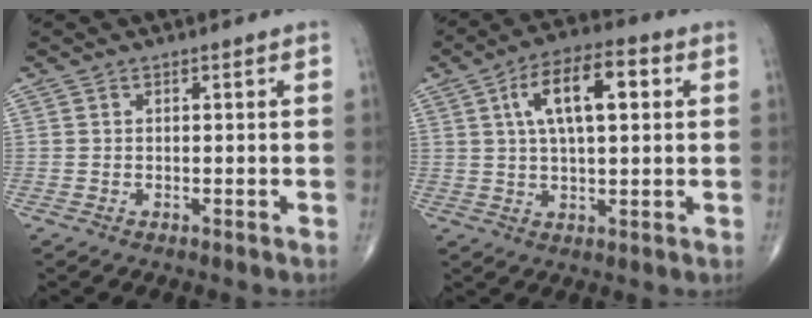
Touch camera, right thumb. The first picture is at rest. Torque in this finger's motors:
{"motor_torque": [0.20, 3.06, 1.20, 0.41, 0.14]}